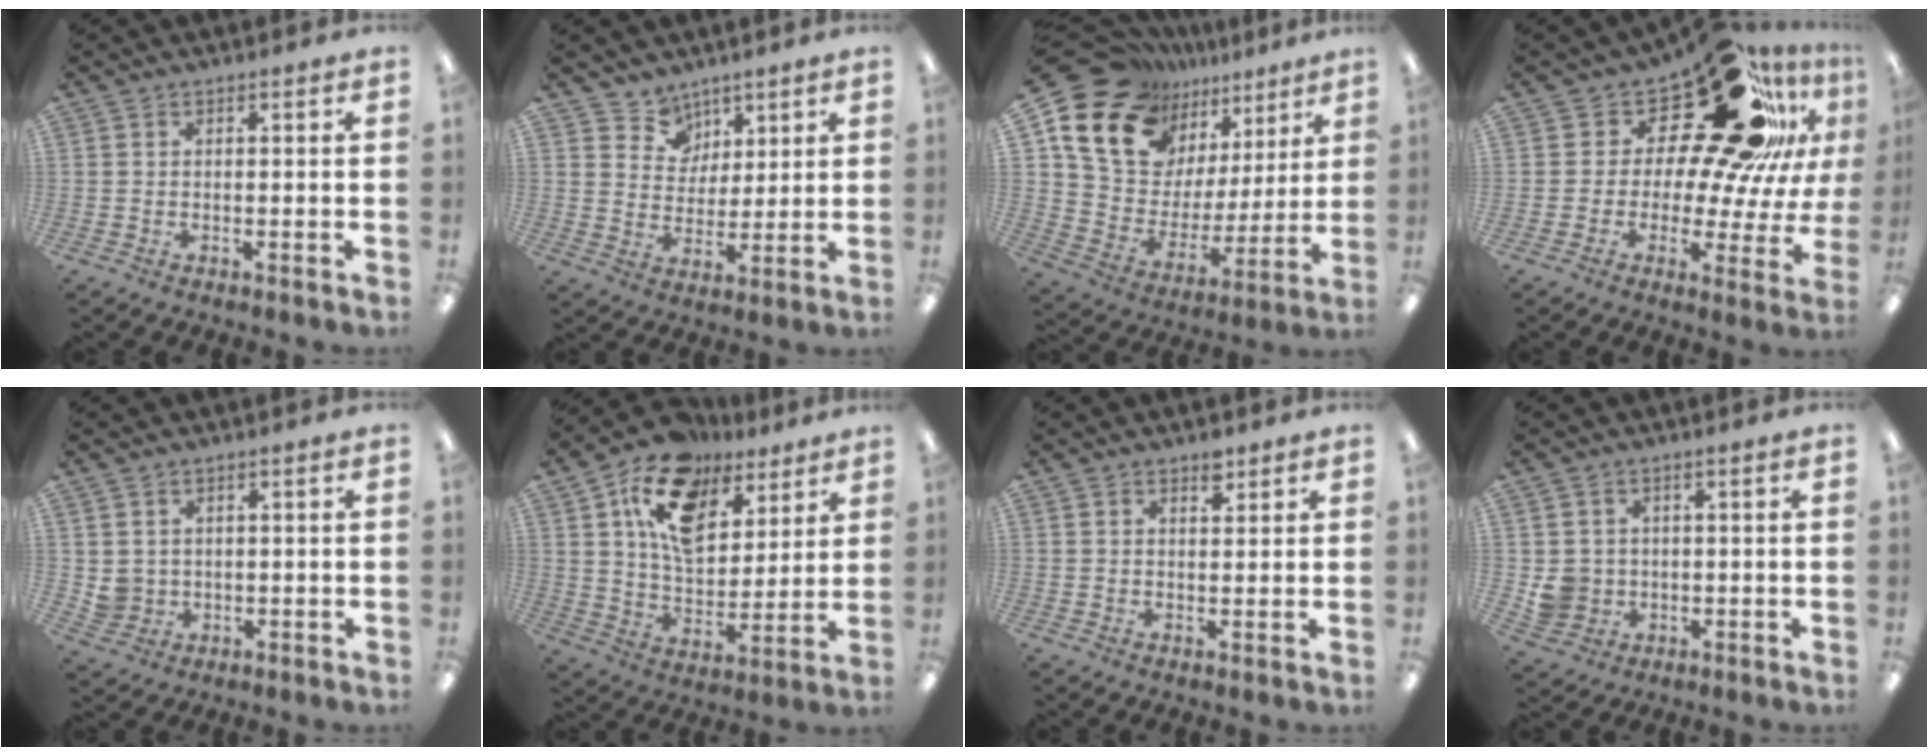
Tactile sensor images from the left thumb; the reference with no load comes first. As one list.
[{"total": 7.7, "force": [5.4, 5.5, -0.3], "torque": [-0.008, -0.042, 0.102]}, {"total": 18.2, "force": [12.7, 11.5, 6.3], "torque": [-0.137, -0.087, 0.244]}, {"total": 24.5, "force": [15.3, 10.4, 16.1], "torque": [-0.239, -0.101, 0.250]}, {"total": 3.7, "force": [1.3, 3.4, 0.8], "torque": [-0.023, 0.003, 0.027]}, {"total": 16.3, "force": [9.5, 10.0, 8.8], "torque": [-0.154, -0.034, 0.175]}, {"total": 3.0, "force": [2.2, 1.3, 1.6], "torque": [-0.010, -0.009, 0.035]}, {"total": 5.1, "force": [0.4, 4.9, 1.1], "torque": [-0.030, 0.009, 0.013]}]